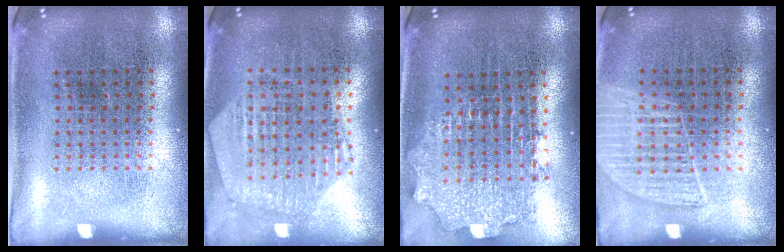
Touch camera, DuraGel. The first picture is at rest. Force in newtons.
{"total": 1.1, "press": 1.1, "slide": 0.3}
{"total": 2.1, "press": 1.6, "slide": 1.4}
{"total": 1.3, "press": 1.2, "slide": 0.4}